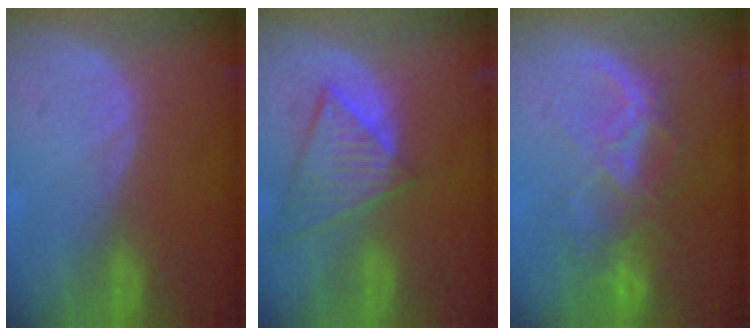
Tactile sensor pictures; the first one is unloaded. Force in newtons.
{"total": 8.6, "press": 7.5, "slide": 4.2}
{"total": 8.9, "press": 7.6, "slide": 4.8}